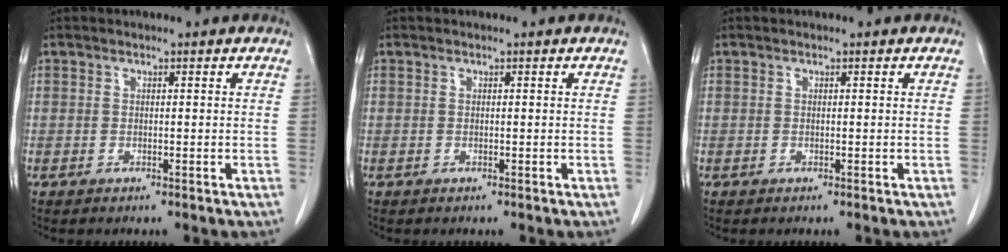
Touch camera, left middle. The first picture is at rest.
{"total": 0.0}
{"total": 0.0}